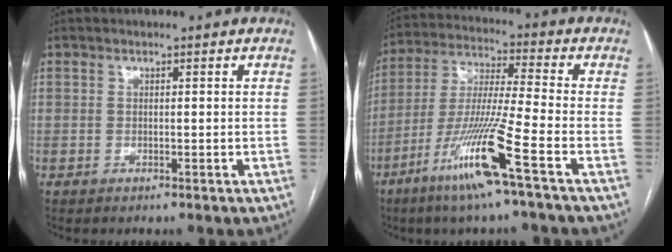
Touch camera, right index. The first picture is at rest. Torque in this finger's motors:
{"motor_torque": [1.76, -0.38, 0.91, 0.21]}